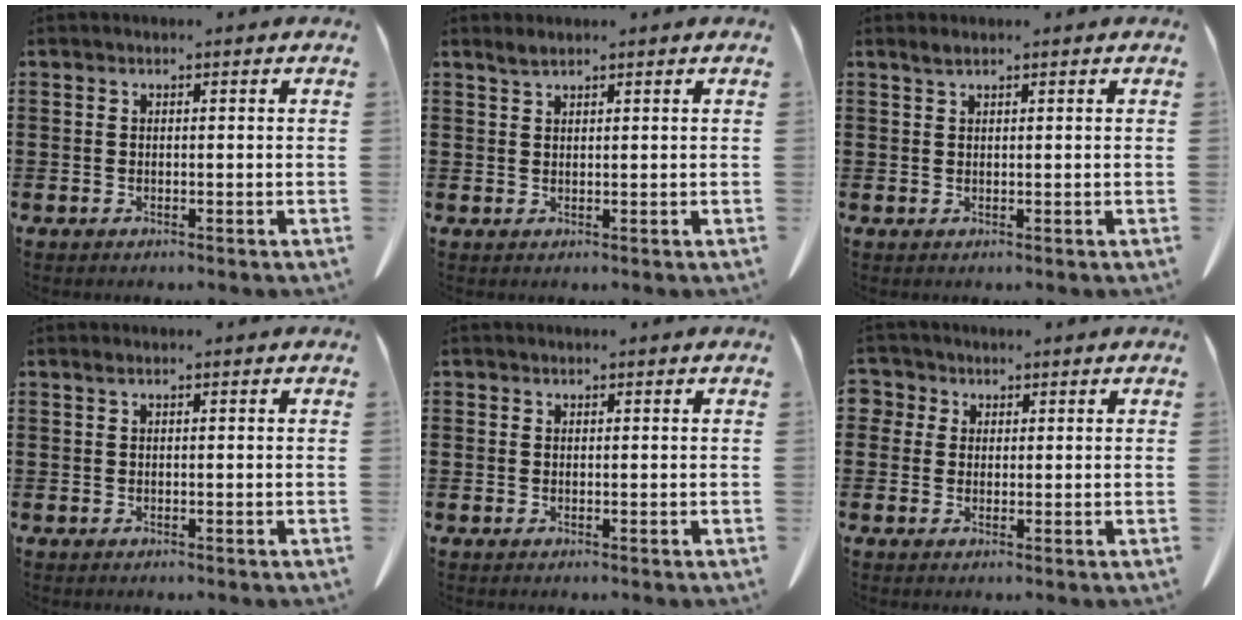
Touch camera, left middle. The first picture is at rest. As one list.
[{"total": 1.3, "force": [1.1, 0.2, 0.7], "torque": [-0.016, 0.000, 0.021]}, {"total": 1.1, "force": [0.8, 0.2, 0.8], "torque": [-0.017, 0.001, 0.014]}, {"total": 0.5, "force": [0.2, 0.0, 0.5], "torque": [-0.009, 0.001, 0.004]}, {"total": 0.0}, {"total": 2.2, "force": [1.2, 1.9, 0.2], "torque": [-0.014, 0.009, 0.021]}]